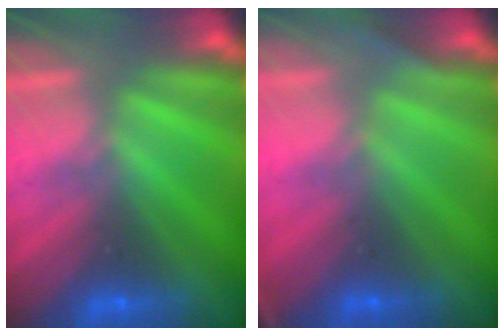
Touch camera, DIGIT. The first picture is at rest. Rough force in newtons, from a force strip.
{"total": 3.7}